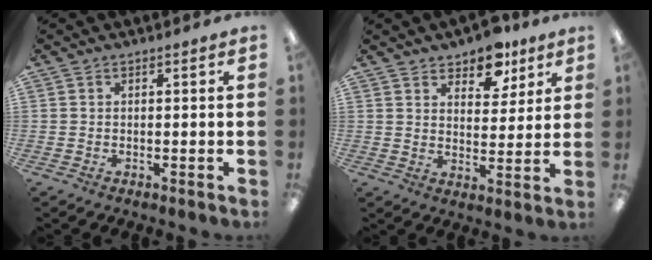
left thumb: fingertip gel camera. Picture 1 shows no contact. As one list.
[{"total": 8.8, "force": [7.0, 4.5, 2.9], "torque": [-0.035, -0.042, 0.123]}]